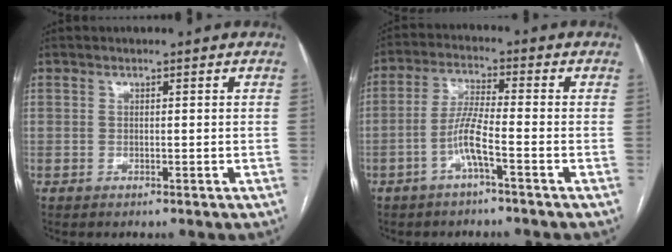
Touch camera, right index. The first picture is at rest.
{"total": 5.7, "force": [-2.5, 0.0, 5.1], "torque": [-0.107, 0.010, -0.052]}